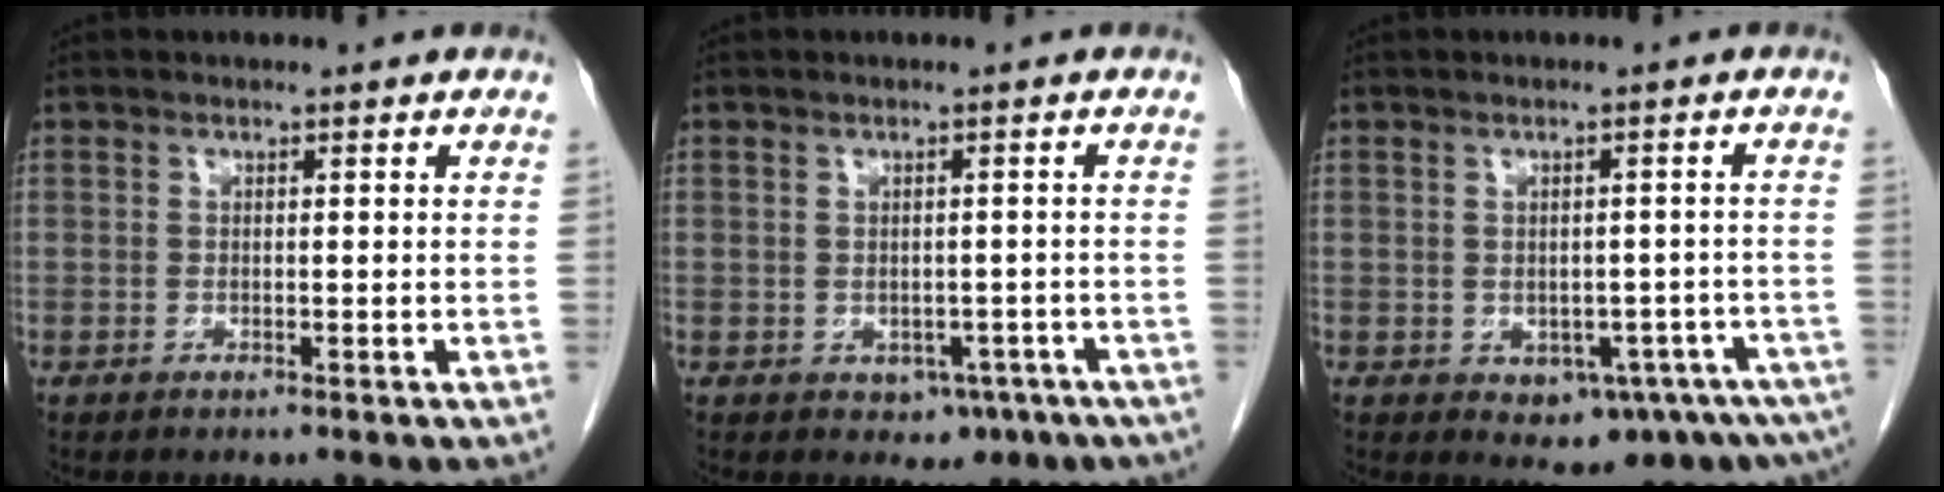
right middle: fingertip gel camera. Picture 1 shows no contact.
{"total": 4.0, "force": [-1.8, 3.1, 1.9], "torque": [-0.017, 0.004, -0.011]}
{"total": 8.7, "force": [-5.1, 3.7, 6.0], "torque": [-0.056, 0.003, -0.064]}